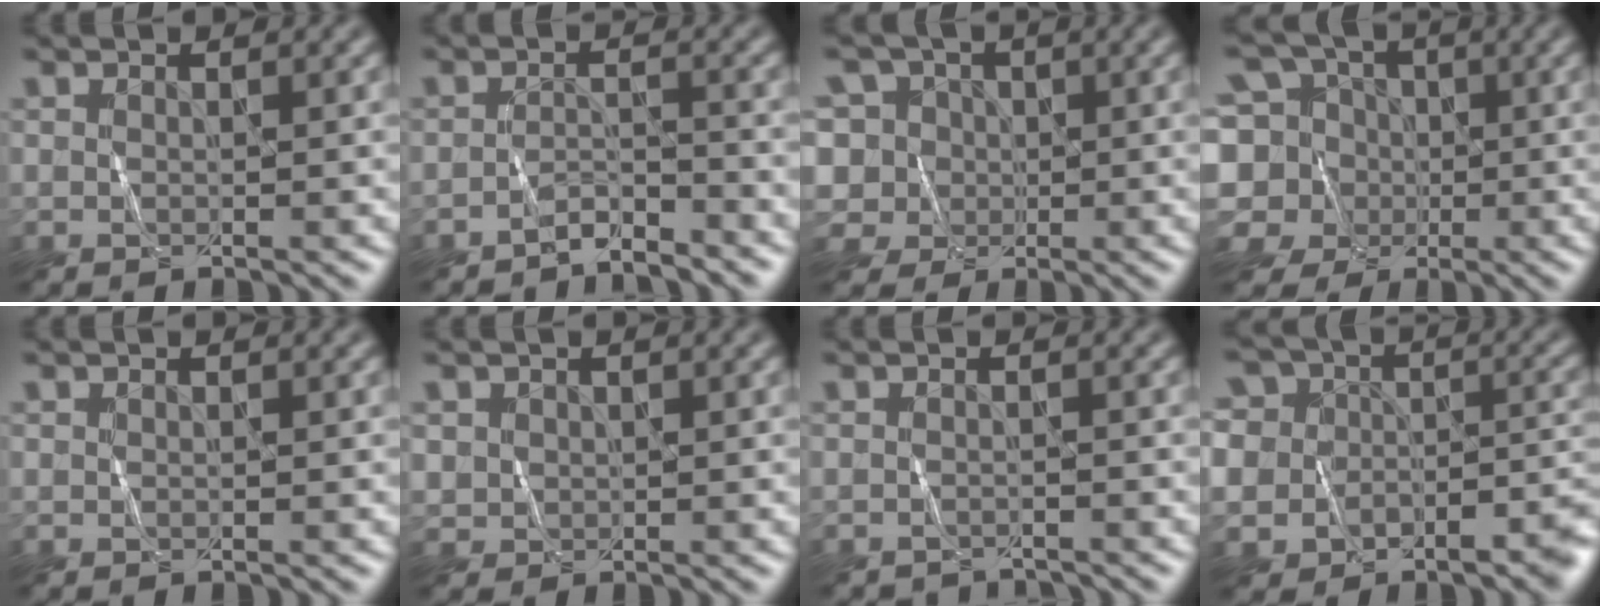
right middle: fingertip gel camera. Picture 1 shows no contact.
{"total": 2.4, "force": [-2.4, 0.2, 0.4], "torque": [-0.004, 0.008, -0.046]}
{"total": 9.5, "force": [3.7, 7.8, 3.9], "torque": [-0.093, 0.043, 0.034]}
{"total": 10.6, "force": [0.6, 9.6, 4.4], "torque": [-0.120, 0.034, -0.030]}
{"total": 0.0}
{"total": 1.0, "force": [0.3, 0.9, -0.1], "torque": [-0.003, -0.002, 0.011]}
{"total": 2.2, "force": [-2.2, 0.1, -0.1], "torque": [0.003, -0.008, -0.034]}
{"total": 12.1, "force": [-3.9, 10.1, 5.3], "torque": [-0.101, -0.004, -0.076]}